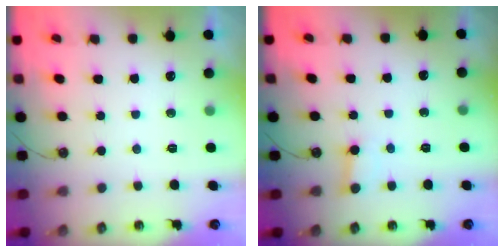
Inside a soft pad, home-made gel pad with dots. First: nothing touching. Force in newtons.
{"total": 2.9, "press": 2.9, "slide": 0.2}